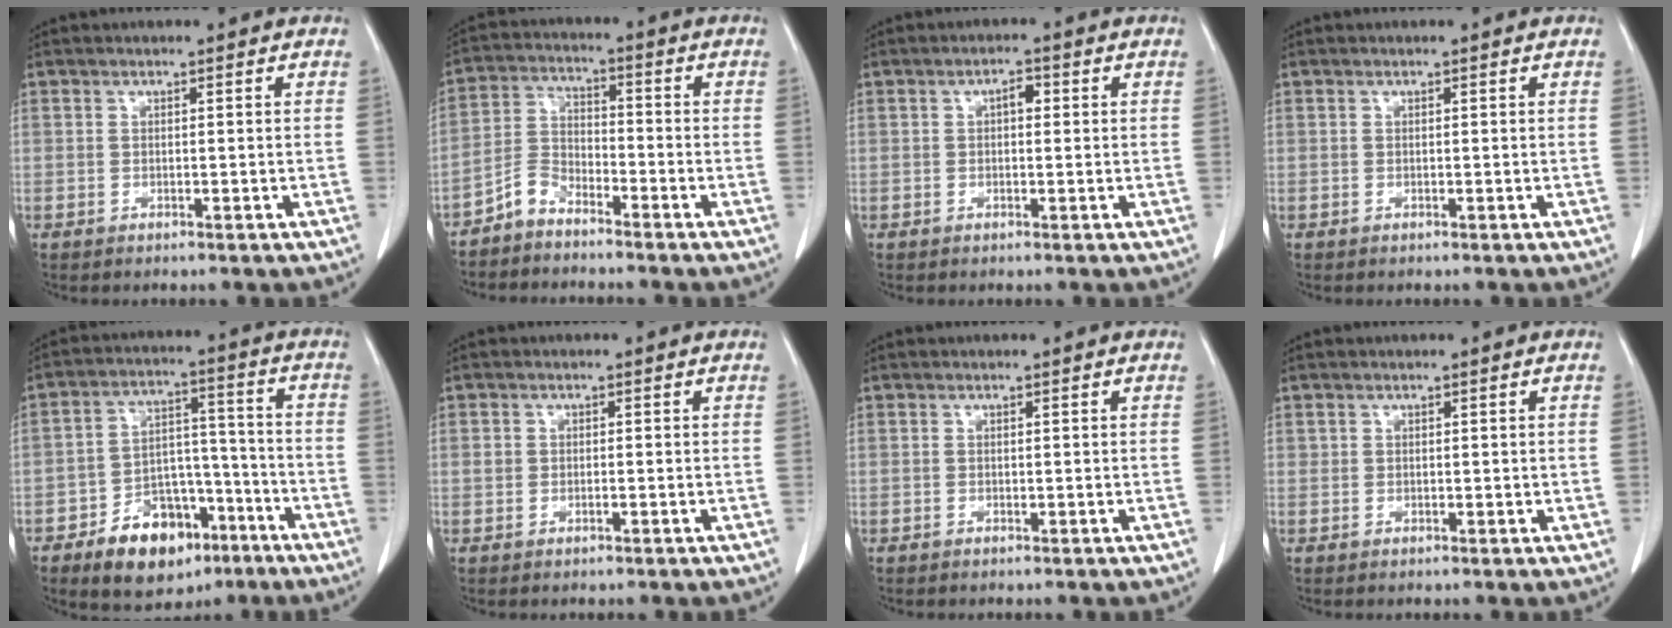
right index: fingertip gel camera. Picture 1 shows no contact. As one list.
[{"total": 4.6, "force": [-4.0, 1.9, 1.4], "torque": [-0.028, 0.000, -0.084]}, {"total": 2.0, "force": [0.4, 1.0, 1.7], "torque": [-0.024, 0.008, 0.003]}, {"total": 0.0}, {"total": 12.9, "force": [-7.6, 7.3, 7.5], "torque": [-0.113, 0.023, -0.116]}, {"total": 1.4, "force": [-0.1, 1.0, 1.0], "torque": [-0.019, 0.004, 0.000]}, {"total": 0.0}, {"total": 0.9, "force": [0.4, 0.8, 0.3], "torque": [0.004, 0.000, 0.005]}]